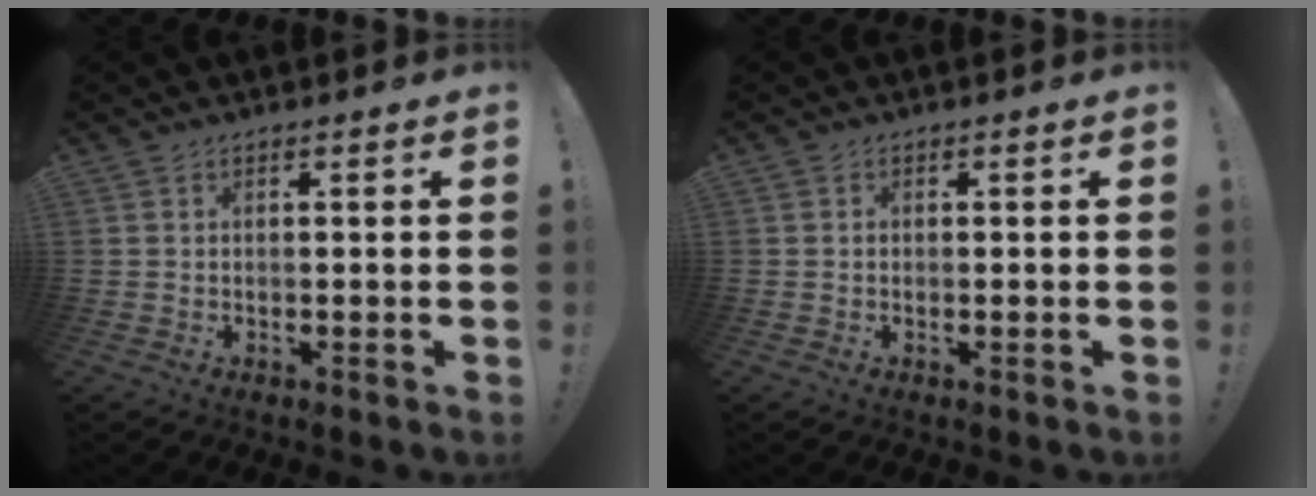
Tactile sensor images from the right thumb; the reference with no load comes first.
{"total": 0.5, "force": [-0.1, 0.5, 0.0], "torque": [0.000, 0.004, -0.001]}